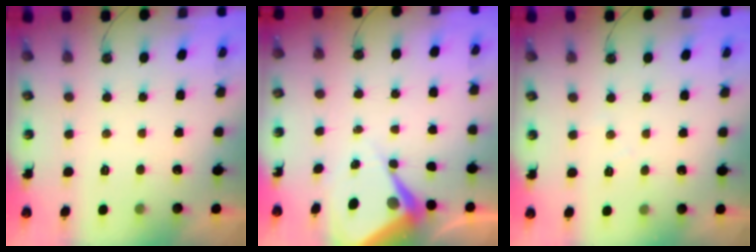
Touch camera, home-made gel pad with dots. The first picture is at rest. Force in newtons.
{"total": 7.0, "press": 6.9, "slide": 0.8}
{"total": 4.6, "press": 4.5, "slide": 0.8}